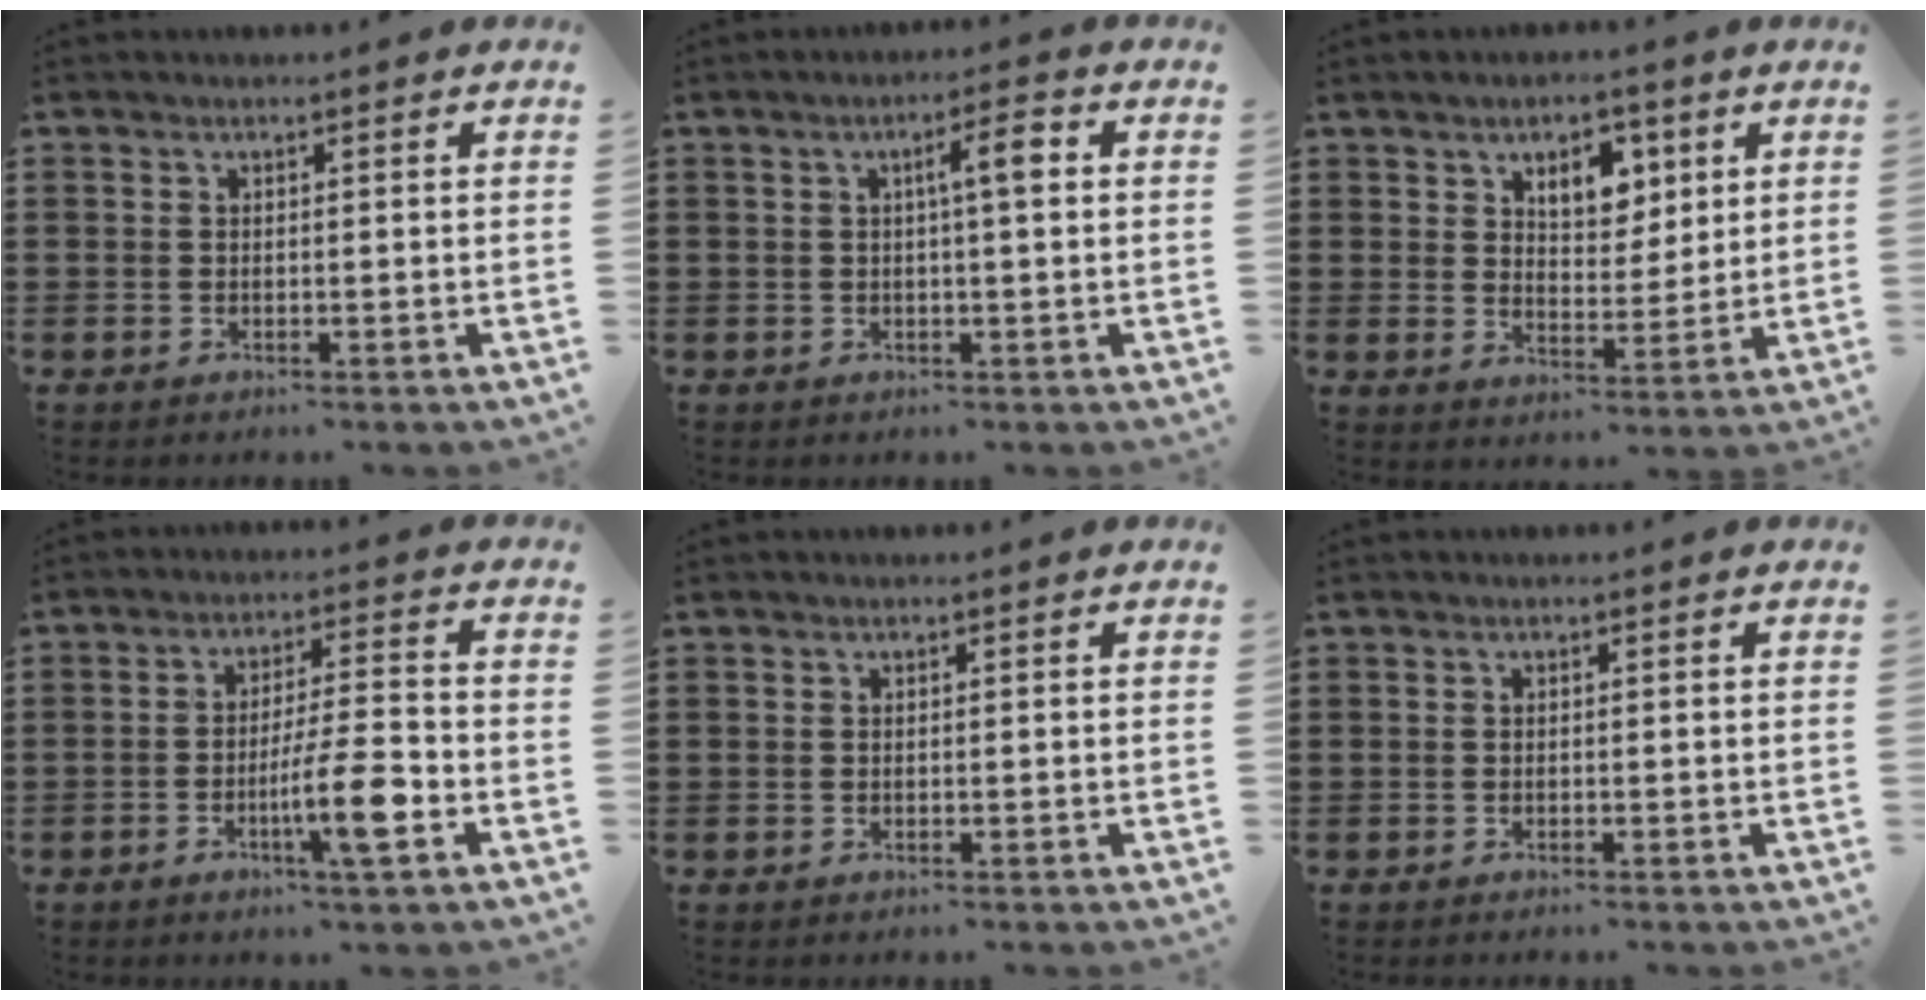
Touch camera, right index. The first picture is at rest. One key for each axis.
{"total": 3.9, "fx": 0.7, "fy": 0.6, "fz": 3.8, "tx": -0.063, "ty": 0.004, "tz": 0.006}
{"total": 5.7, "fx": 3.2, "fy": 3.7, "fz": 3.1, "tx": -0.053, "ty": 0.006, "tz": 0.051}
{"total": 9.2, "fx": -3.5, "fy": 1.0, "fz": 8.5, "tx": -0.149, "ty": -0.004, "tz": -0.062}
{"total": 0.0}
{"total": 0.0}